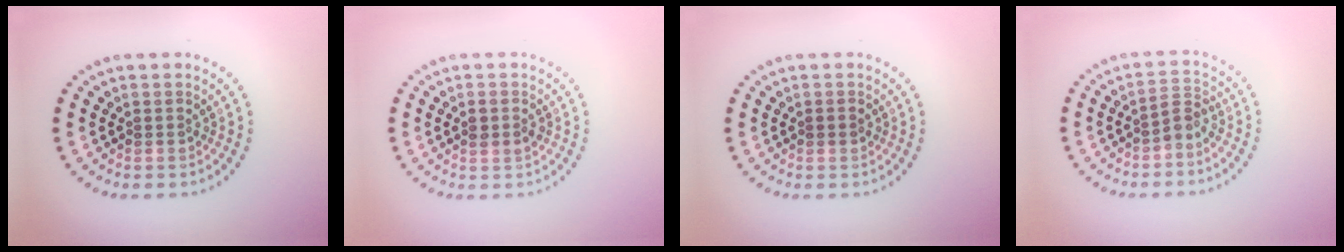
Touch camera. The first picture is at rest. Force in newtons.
{"total": 1.4, "press": 1.4, "slide": 0.3}
{"total": 0.9, "press": 0.9, "slide": 0.1}
{"total": 1.6, "press": 1.3, "slide": 1.0}